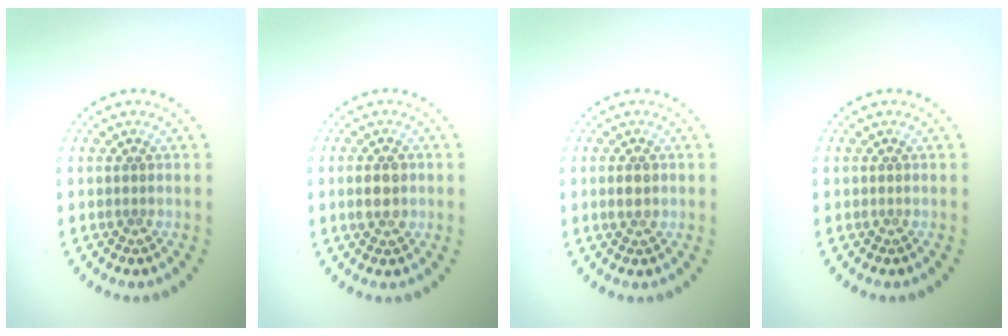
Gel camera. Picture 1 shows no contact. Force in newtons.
{"total": 2.6, "press": 2.6, "slide": 0.1}
{"total": 1.0, "press": 1.0, "slide": 0.0}
{"total": 0.0}